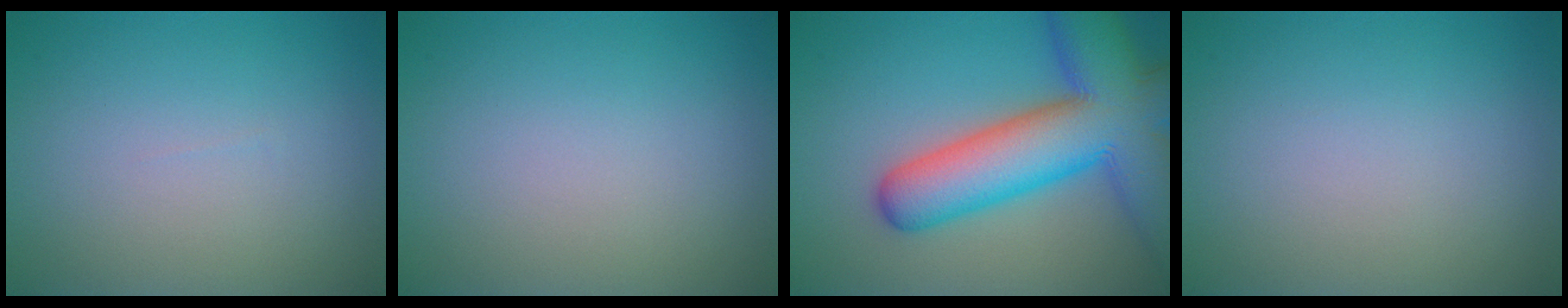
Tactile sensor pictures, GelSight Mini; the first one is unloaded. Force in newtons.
{"total": 0.0}
{"total": 13.1, "press": 13.1, "slide": 0.7}
{"total": 0.0}